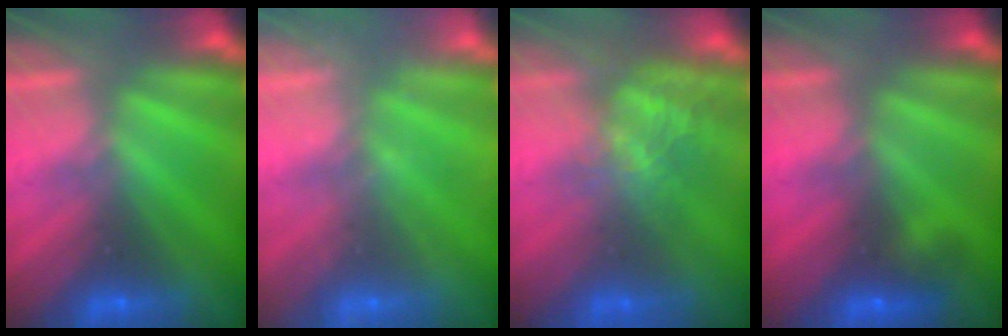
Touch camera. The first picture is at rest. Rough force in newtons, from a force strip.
{"total": 2.4}
{"total": 4.4}
{"total": 2.3}